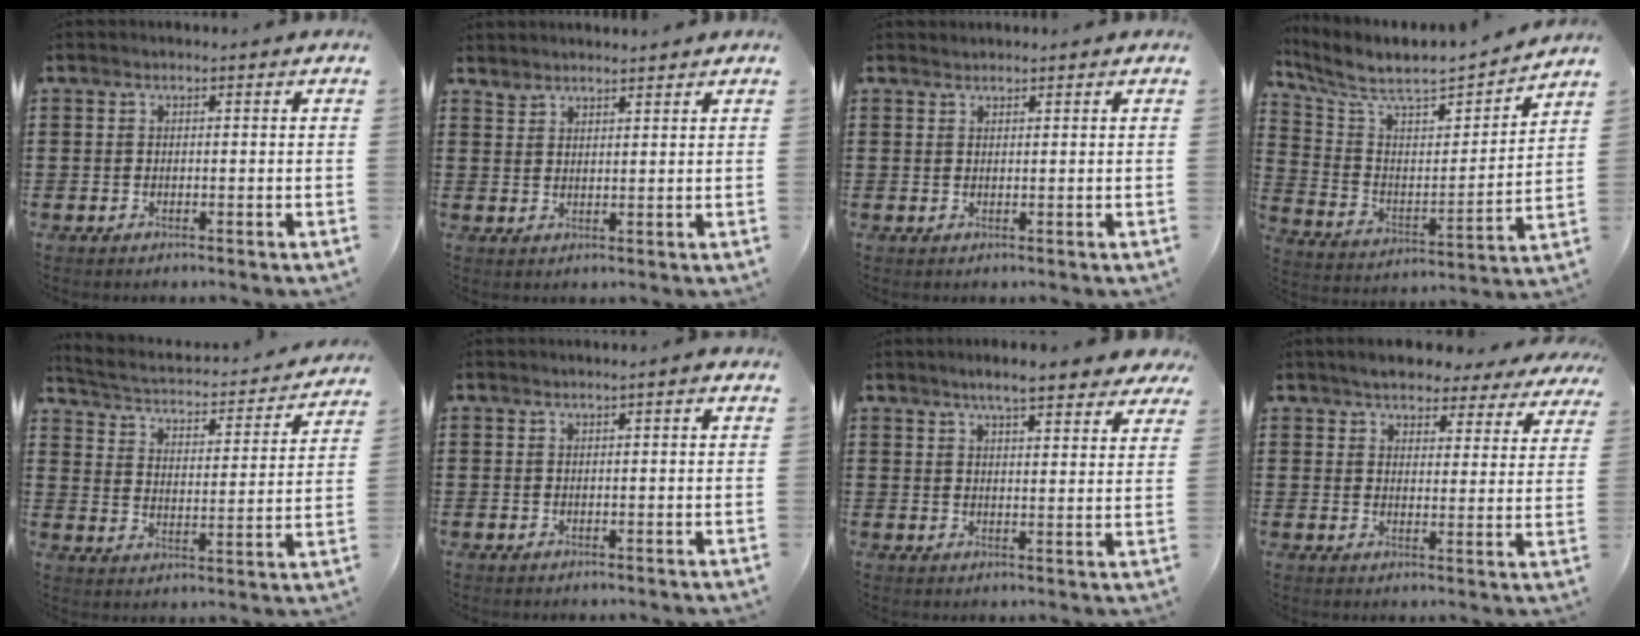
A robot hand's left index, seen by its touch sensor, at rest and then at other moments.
{"total": 2.3, "force": [2.3, 0.1, -0.1], "torque": [-0.003, -0.003, 0.046]}
{"total": 0.8, "force": [0.8, 0.1, 0.0], "torque": [-0.002, 0.000, 0.017]}
{"total": 6.6, "force": [6.0, 1.3, 2.4], "torque": [-0.081, -0.049, 0.097]}
{"total": 2.3, "force": [2.2, 0.3, 0.6], "torque": [-0.031, -0.026, 0.026]}
{"total": 0.6, "force": [0.1, 0.0, 0.6], "torque": [-0.008, -0.004, 0.003]}
{"total": 6.1, "force": [5.2, 0.7, 3.1], "torque": [-0.066, -0.010, 0.091]}
{"total": 4.6, "force": [4.4, 1.0, 0.8], "torque": [-0.036, -0.011, 0.080]}